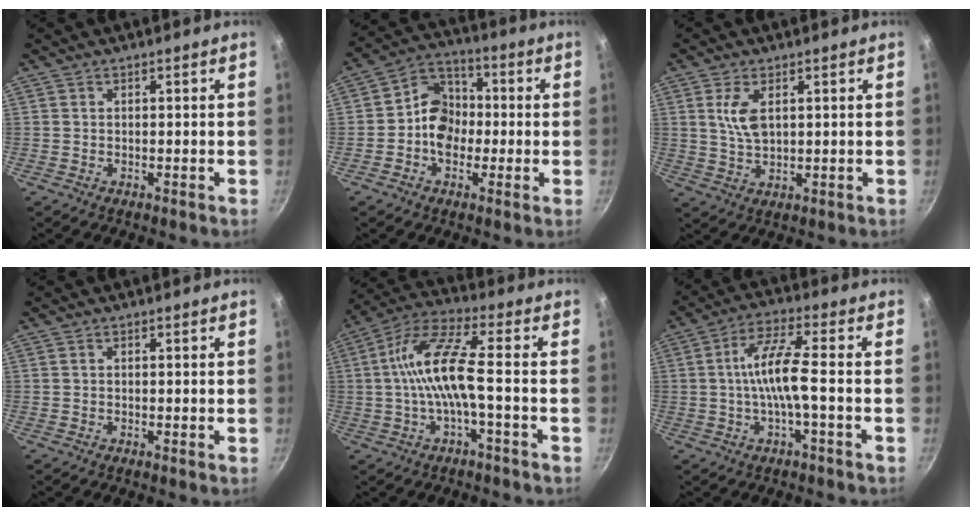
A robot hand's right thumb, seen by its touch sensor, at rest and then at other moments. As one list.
[{"total": 9.8, "force": [-0.8, 8.0, 5.5], "torque": [-0.049, 0.027, -0.034]}, {"total": 5.7, "force": [1.7, 3.0, 4.5], "torque": [-0.088, -0.012, 0.039]}, {"total": 0.0}, {"total": 11.6, "force": [-1.2, 2.6, 11.3], "torque": [-0.234, 0.033, -0.033]}, {"total": 8.5, "force": [-1.1, 1.3, 8.3], "torque": [-0.170, 0.025, -0.026]}]